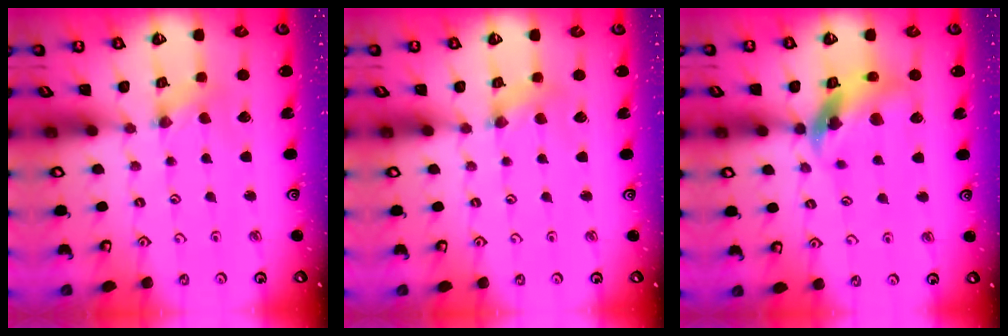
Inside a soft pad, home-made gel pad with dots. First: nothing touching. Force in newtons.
{"total": 1.3, "press": 1.3, "slide": 0.3}
{"total": 13.1, "press": 13.0, "slide": 1.8}